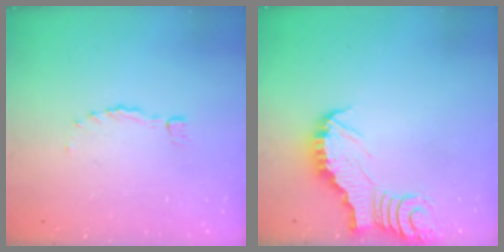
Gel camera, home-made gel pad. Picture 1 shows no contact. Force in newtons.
{"total": 3.0, "press": 3.0, "slide": 0.3}